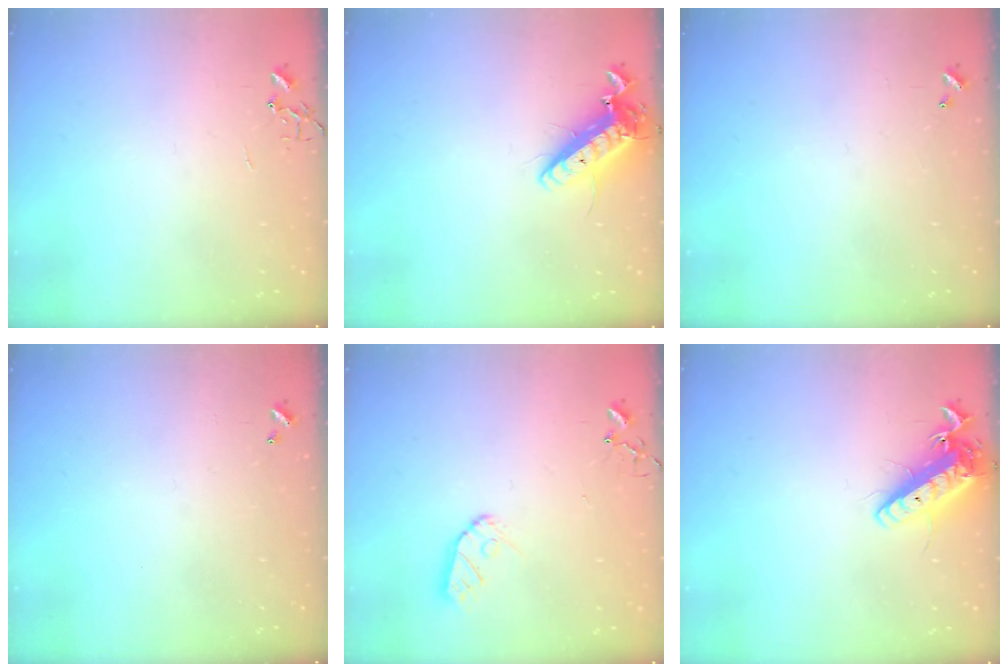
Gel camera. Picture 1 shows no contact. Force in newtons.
{"total": 14.5, "press": 14.2, "slide": 2.9}
{"total": 0.0}
{"total": 0.0}
{"total": 8.0, "press": 8.0, "slide": 0.5}
{"total": 14.1, "press": 13.9, "slide": 2.4}